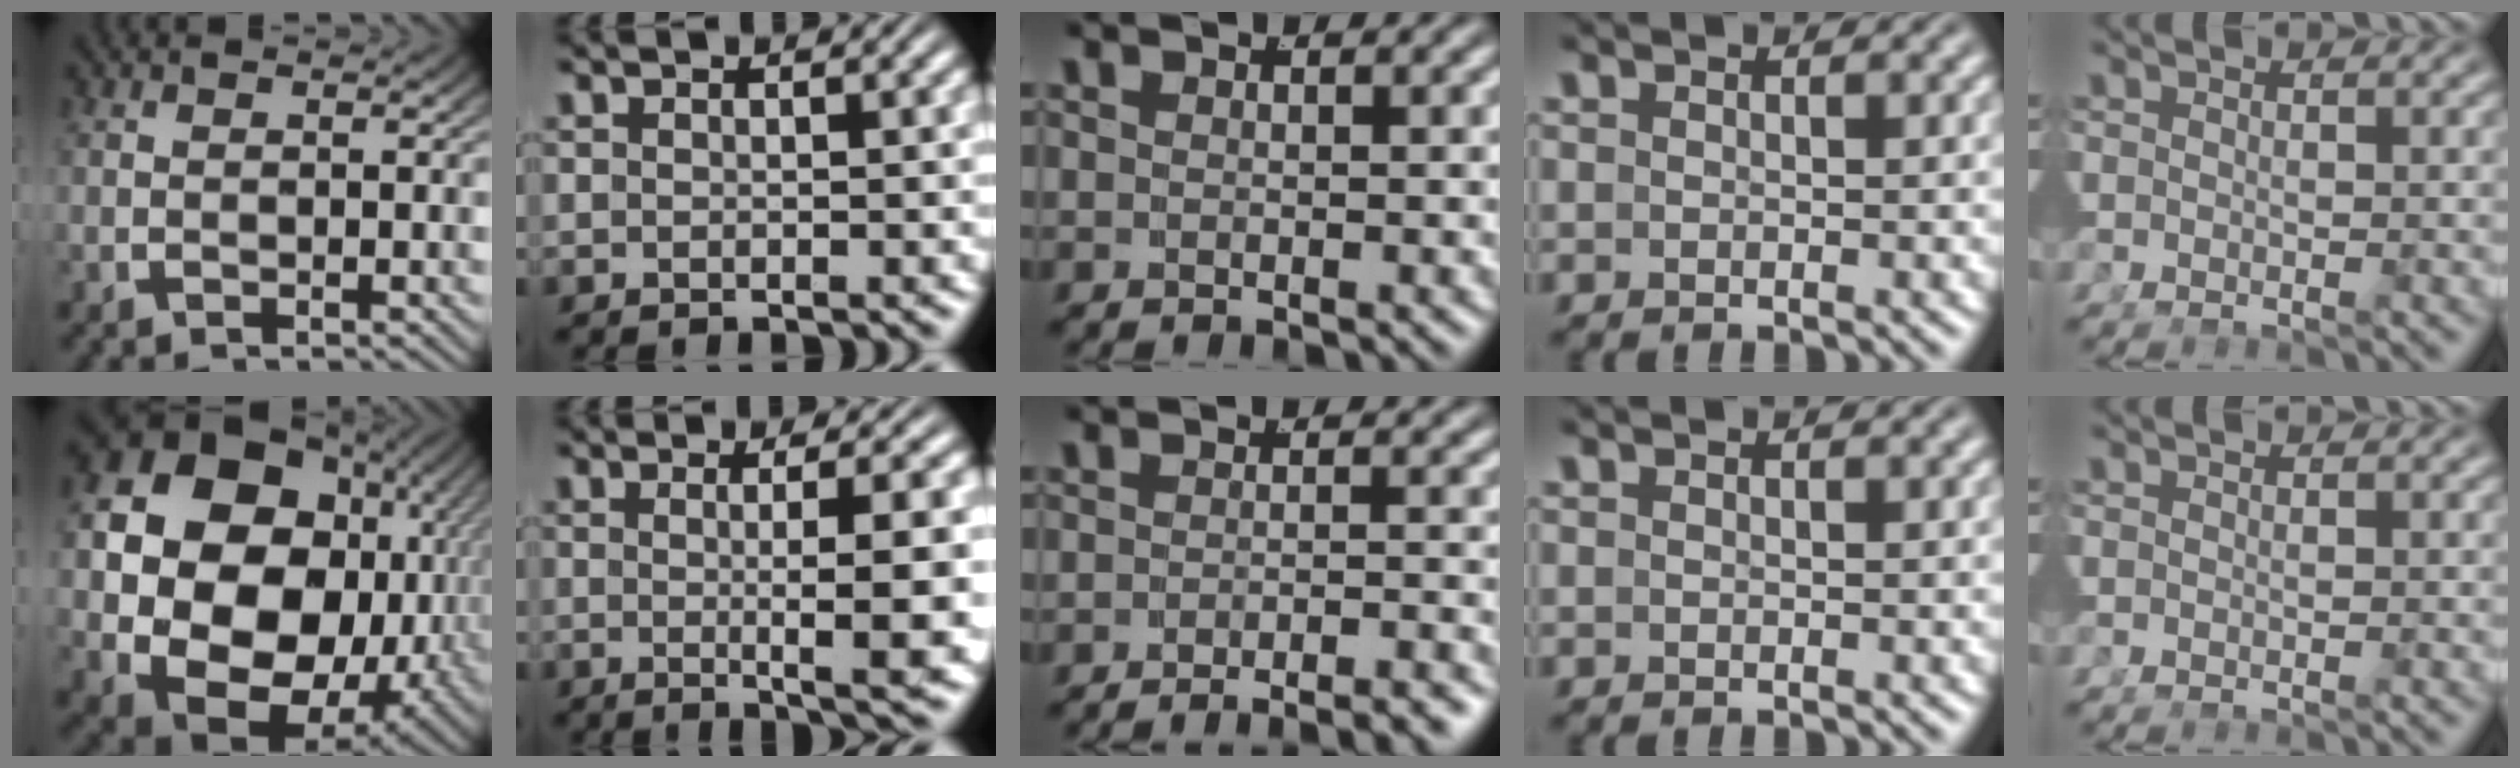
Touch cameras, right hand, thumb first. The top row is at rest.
{"thumb": {"total": 22.8, "force": [-0.2, 16.8, 15.5], "torque": [-0.307, -0.060, 0.011]}, "index": {"total": 6.7, "force": [-0.8, 0.4, 6.7], "torque": [-0.086, -0.001, -0.011]}, "middle": {"total": 5.3, "force": [-5.1, 0.5, 1.5], "torque": [-0.005, -0.002, -0.082]}}